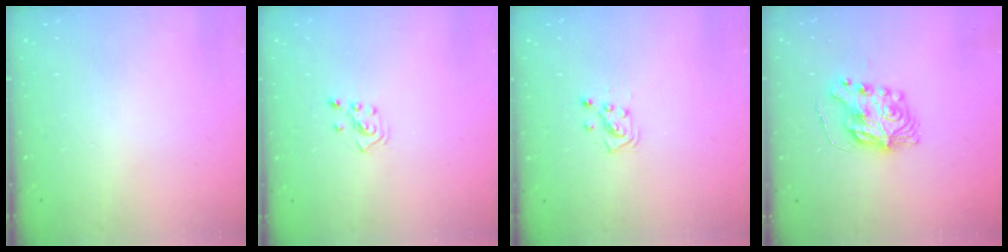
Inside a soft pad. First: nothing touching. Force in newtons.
{"total": 2.3, "press": 2.2, "slide": 0.8}
{"total": 3.3, "press": 3.2, "slide": 0.5}
{"total": 8.3, "press": 8.2, "slide": 0.2}